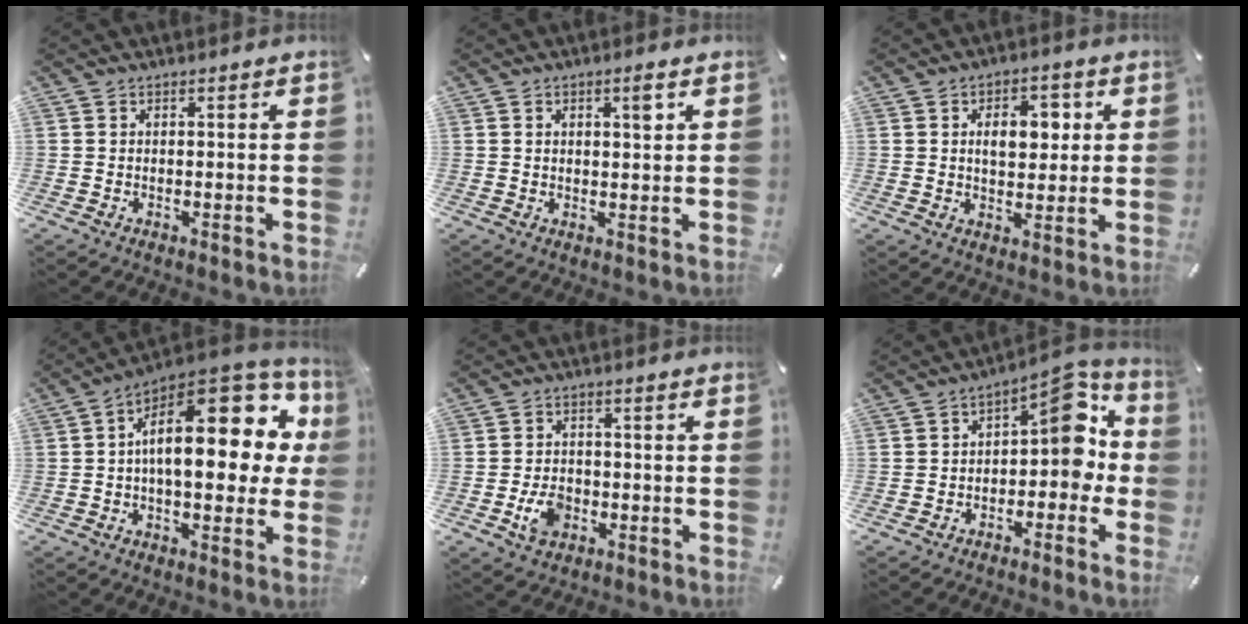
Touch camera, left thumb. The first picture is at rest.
{"total": 3.3, "force": [1.3, 1.2, 2.8], "torque": [-0.042, -0.002, 0.017]}
{"total": 7.9, "force": [1.8, 5.1, 5.7], "torque": [-0.083, 0.000, 0.022]}
{"total": 24.0, "force": [5.1, 12.2, 20.0], "torque": [-0.279, -0.035, 0.090]}
{"total": 6.1, "force": [-2.1, 4.5, 3.5], "torque": [-0.068, 0.003, -0.039]}
{"total": 10.5, "force": [2.8, 5.8, 8.3], "torque": [-0.102, -0.027, 0.045]}